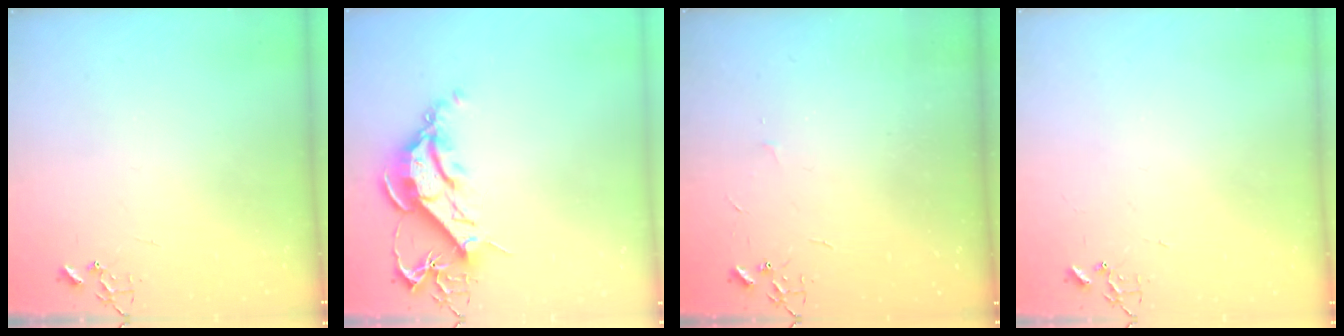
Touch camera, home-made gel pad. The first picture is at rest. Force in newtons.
{"total": 12.1, "press": 12.0, "slide": 1.3}
{"total": 2.3, "press": 2.3, "slide": 0.3}
{"total": 1.5, "press": 1.5, "slide": 0.3}